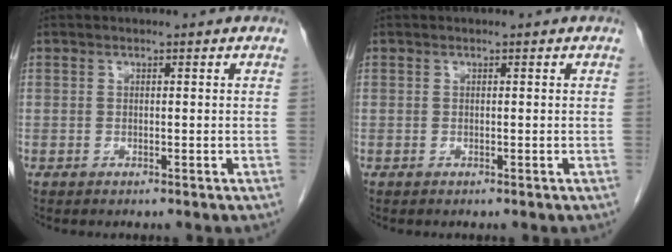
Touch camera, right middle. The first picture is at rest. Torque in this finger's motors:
{"motor_torque": [-0.18, -0.02, -0.02, -0.01]}